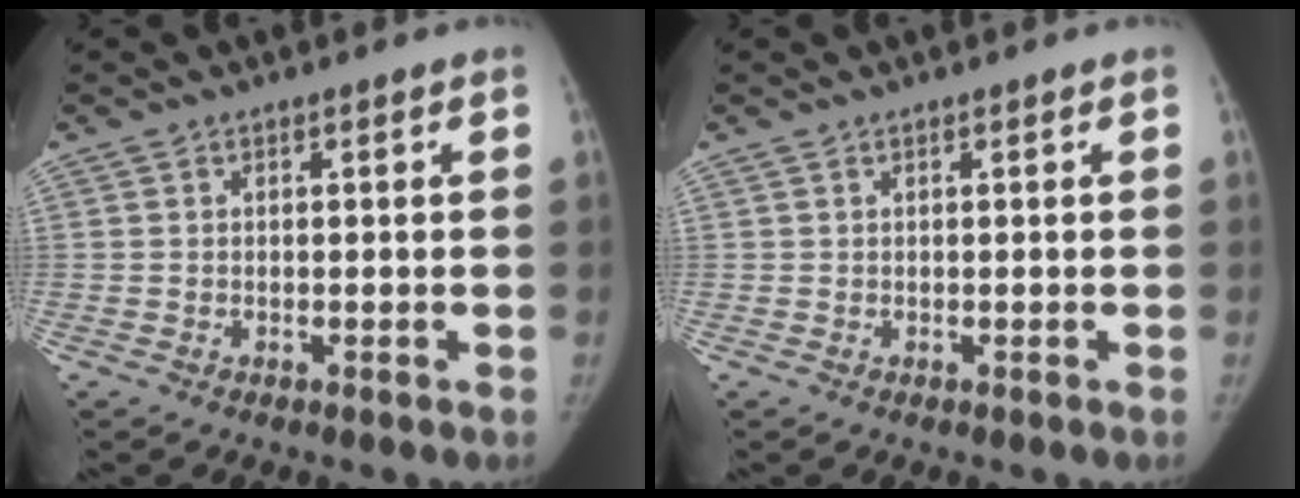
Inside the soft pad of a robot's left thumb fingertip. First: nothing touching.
{"total": 0.0}